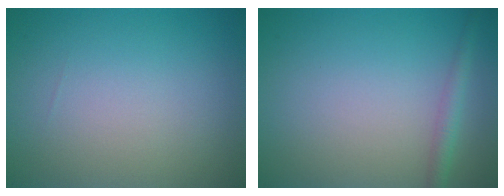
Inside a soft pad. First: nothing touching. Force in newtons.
{"total": 1.8, "press": 1.8, "slide": 0.1}